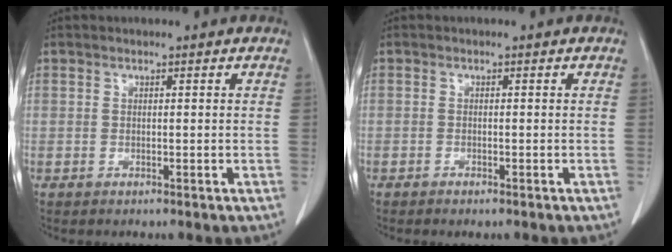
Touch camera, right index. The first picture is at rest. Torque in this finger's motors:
{"motor_torque": [0.56, -0.72, 0.03, 0.00]}